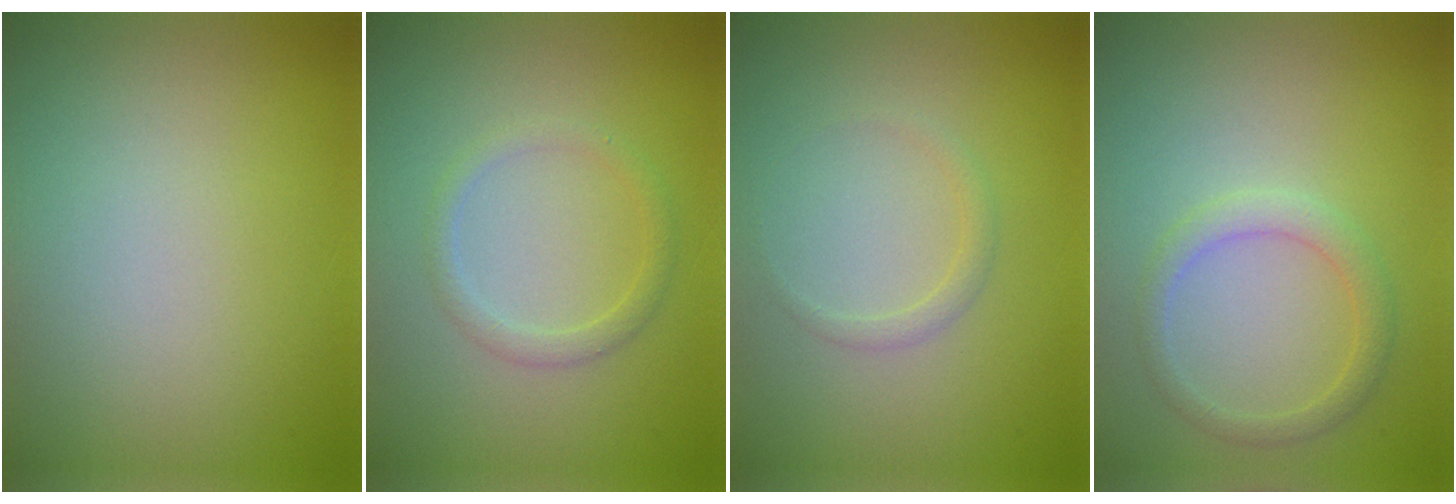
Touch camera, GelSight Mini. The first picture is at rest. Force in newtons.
{"total": 1.6, "press": 1.6, "slide": 0.0}
{"total": 1.0, "press": 1.0, "slide": 0.0}
{"total": 2.1, "press": 2.1, "slide": 0.2}